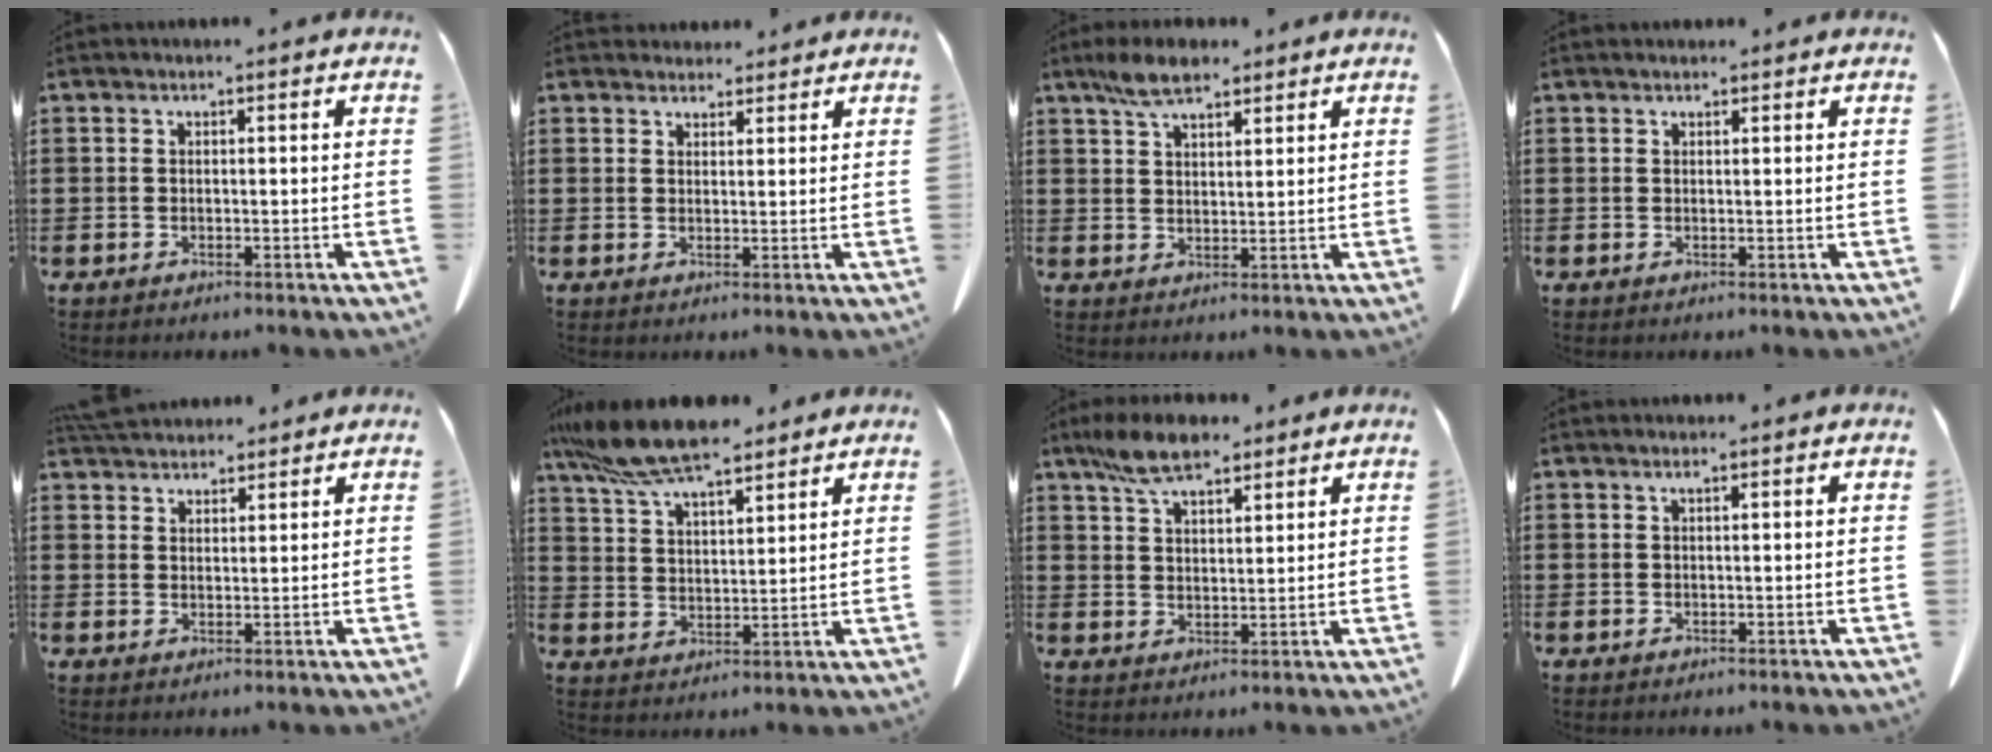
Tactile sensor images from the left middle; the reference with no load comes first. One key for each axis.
{"total": 2.7, "fx": 2.6, "fy": 0.9, "fz": 0.1, "tx": -0.001, "ty": -0.007, "tz": 0.049}
{"total": 5.6, "fx": 4.2, "fy": 2.2, "fz": 3.1, "tx": -0.073, "ty": 0.003, "tz": 0.078}
{"total": 0.8, "fx": 0.7, "fy": 0.2, "fz": 0.1, "tx": -0.004, "ty": -0.002, "tz": 0.016}
{"total": 4.2, "fx": 4.1, "fy": 0.7, "fz": 0.5, "tx": -0.021, "ty": -0.009, "tz": 0.080}
{"total": 9.7, "fx": 8.3, "fy": 1.7, "fz": 4.7, "tx": -0.118, "ty": -0.027, "tz": 0.154}
{"total": 7.5, "fx": 5.7, "fy": 2.7, "fz": 4.0, "tx": -0.094, "ty": -0.004, "tz": 0.109}
{"total": 0.8, "fx": 0.5, "fy": 0.1, "fz": 0.7, "tx": -0.014, "ty": -0.001, "tz": 0.011}